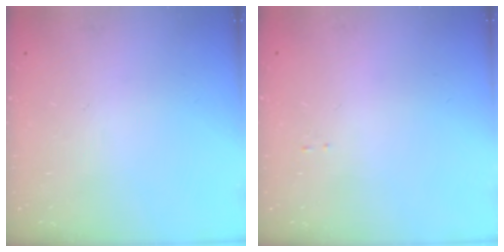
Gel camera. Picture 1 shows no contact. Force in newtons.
{"total": 0.0}